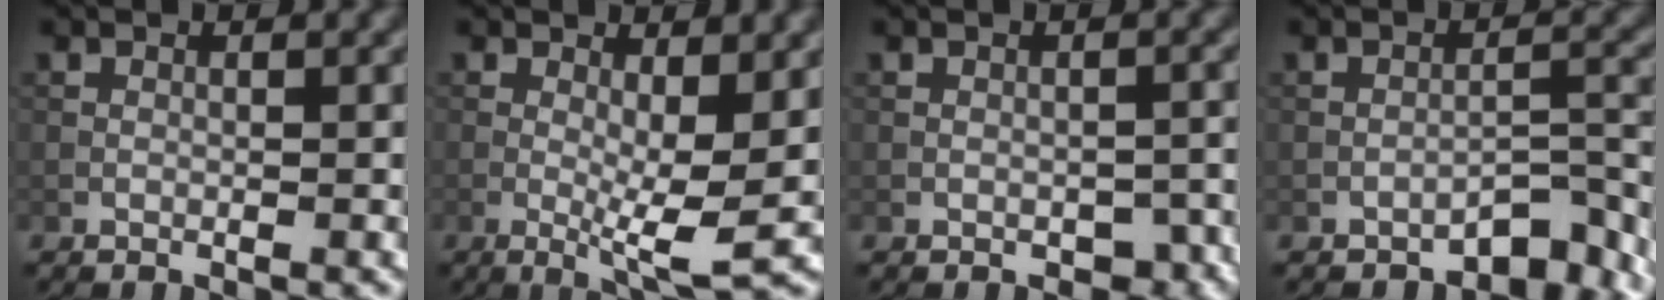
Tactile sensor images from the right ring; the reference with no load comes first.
{"total": 5.0, "force": [0.1, 1.0, 4.9], "torque": [-0.083, -0.013, 0.001]}
{"total": 2.4, "force": [-1.2, 1.5, 1.3], "torque": [-0.013, -0.006, -0.012]}
{"total": 4.2, "force": [-3.3, 1.4, 2.1], "torque": [-0.022, 0.008, -0.048]}